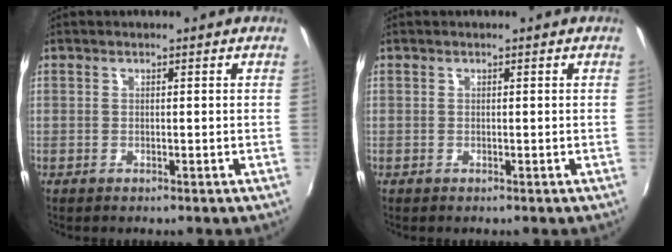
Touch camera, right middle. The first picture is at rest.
{"total": 0.0}